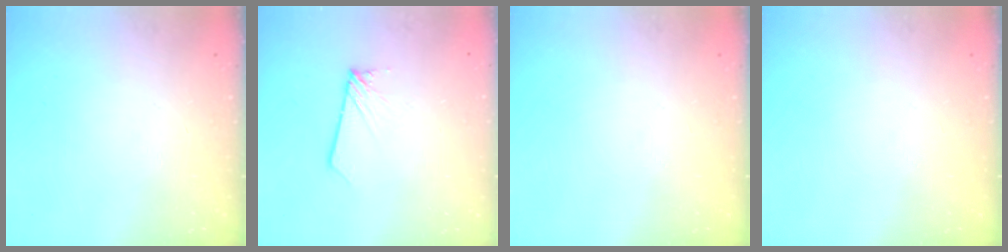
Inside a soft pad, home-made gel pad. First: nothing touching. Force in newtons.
{"total": 1.9, "press": 1.9, "slide": 0.1}
{"total": 0.0}
{"total": 0.0}